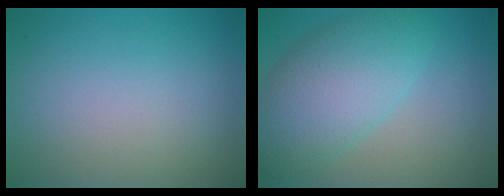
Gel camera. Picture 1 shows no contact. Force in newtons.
{"total": 7.0, "press": 7.0, "slide": 0.2}